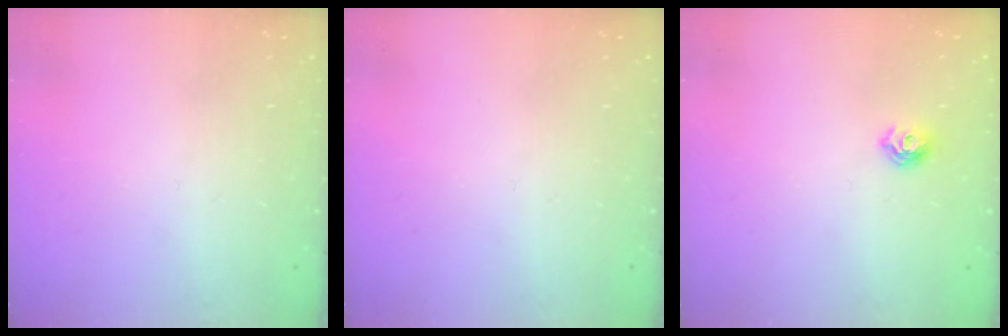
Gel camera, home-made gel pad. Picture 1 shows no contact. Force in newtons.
{"total": 0.0}
{"total": 7.3, "press": 7.2, "slide": 0.8}